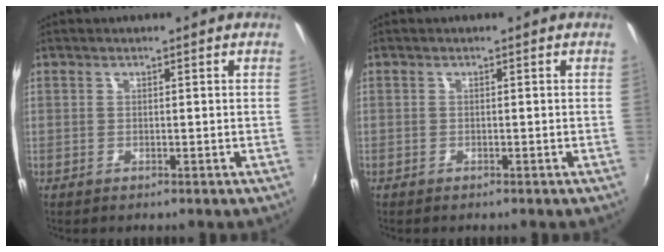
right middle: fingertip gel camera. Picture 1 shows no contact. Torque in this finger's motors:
{"motor_torque": [-0.40, -0.40, -1.05, -0.21]}